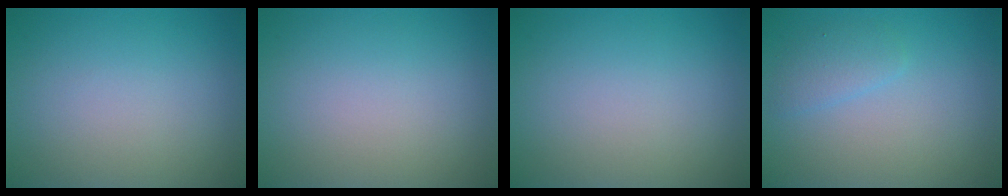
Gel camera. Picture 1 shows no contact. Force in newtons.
{"total": 0.0}
{"total": 0.0}
{"total": 1.6, "press": 1.6, "slide": 0.0}